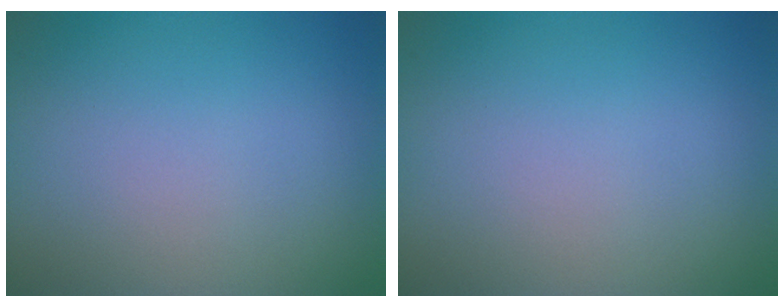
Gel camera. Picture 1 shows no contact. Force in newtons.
{"total": 0.0}